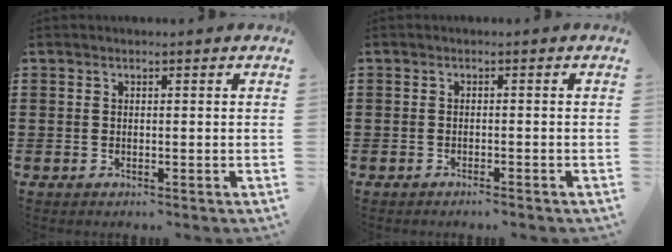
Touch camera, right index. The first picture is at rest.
{"total": 0.9, "force": [-0.8, -0.1, 0.3], "torque": [-0.009, -0.005, -0.015]}